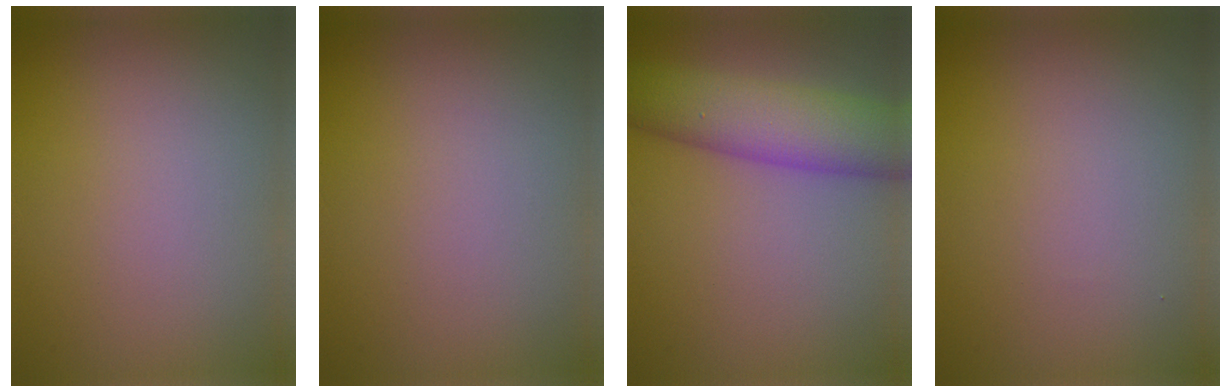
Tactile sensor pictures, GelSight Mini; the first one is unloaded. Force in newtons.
{"total": 0.0}
{"total": 7.7, "press": 7.6, "slide": 0.3}
{"total": 0.0}